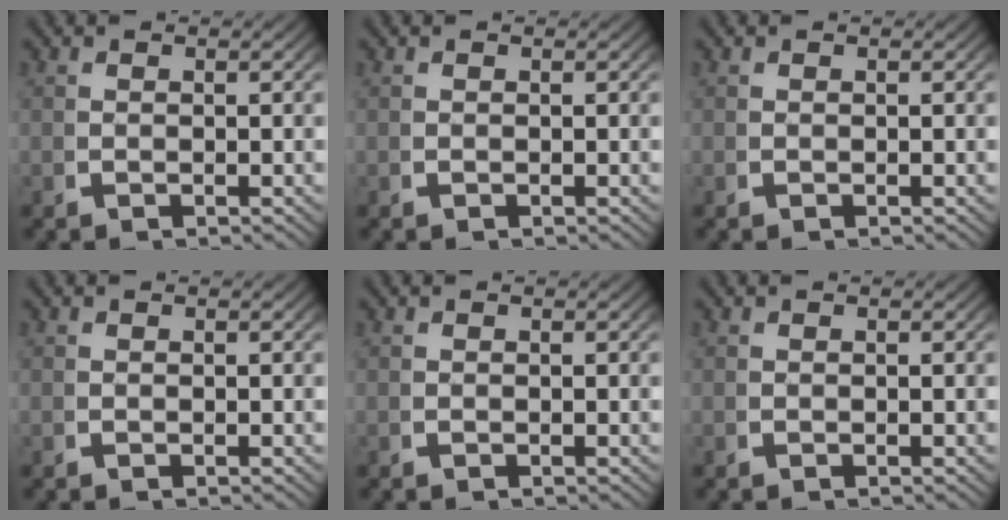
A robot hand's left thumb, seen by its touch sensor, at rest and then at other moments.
{"total": 0.0}
{"total": 0.0}
{"total": 0.0}
{"total": 0.0}
{"total": 0.0}